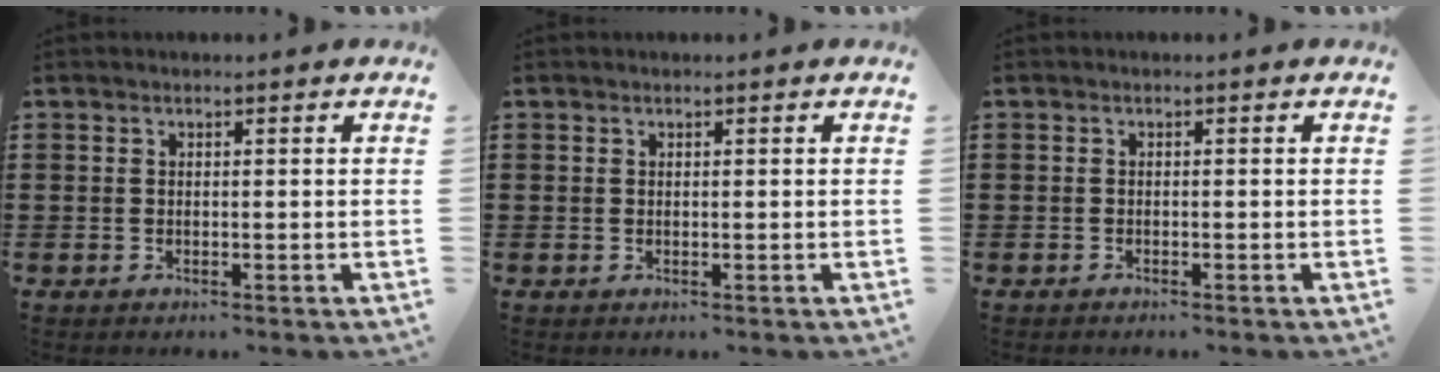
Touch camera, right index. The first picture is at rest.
{"total": 0.0}
{"total": 0.5, "force": [-0.5, 0.1, 0.0], "torque": [-0.002, 0.000, -0.011]}